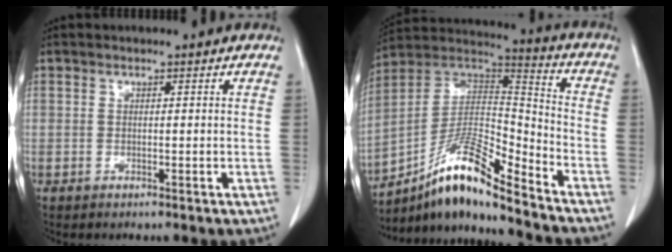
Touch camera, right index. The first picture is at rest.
{"total": 15.0, "force": [-11.1, 1.7, 9.9], "torque": [-0.172, 0.026, -0.192]}